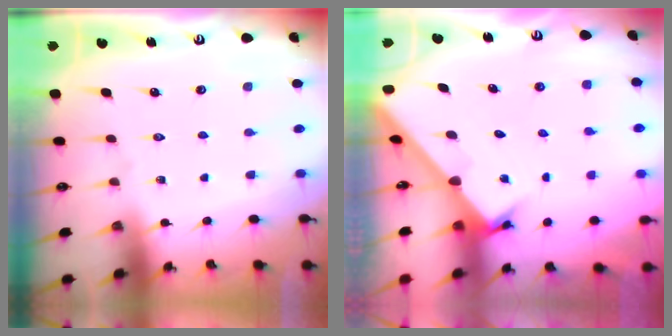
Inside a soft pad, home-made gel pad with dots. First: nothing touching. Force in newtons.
{"total": 1.9, "press": 1.9, "slide": 0.1}